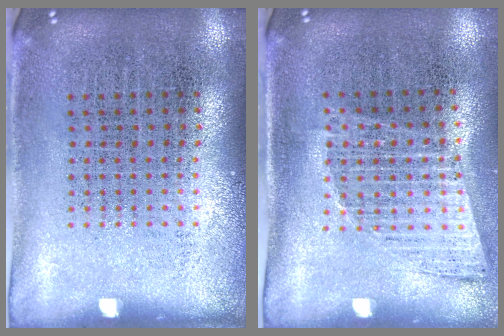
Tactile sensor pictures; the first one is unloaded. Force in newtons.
{"total": 1.0, "press": 1.0, "slide": 0.4}